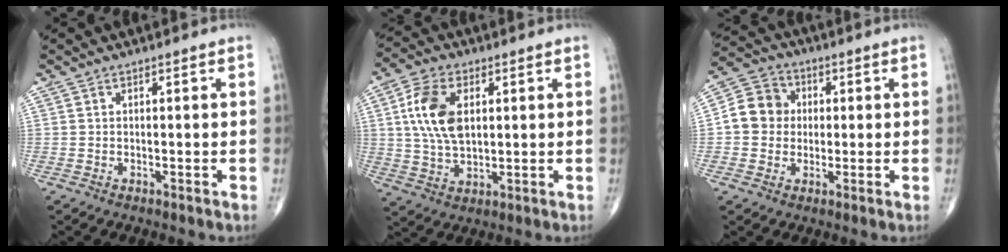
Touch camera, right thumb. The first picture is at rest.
{"total": 13.3, "force": [2.8, 7.6, 10.5], "torque": [-0.200, 0.000, 0.054]}
{"total": 8.9, "force": [0.3, 8.0, 3.7], "torque": [-0.042, 0.020, -0.008]}